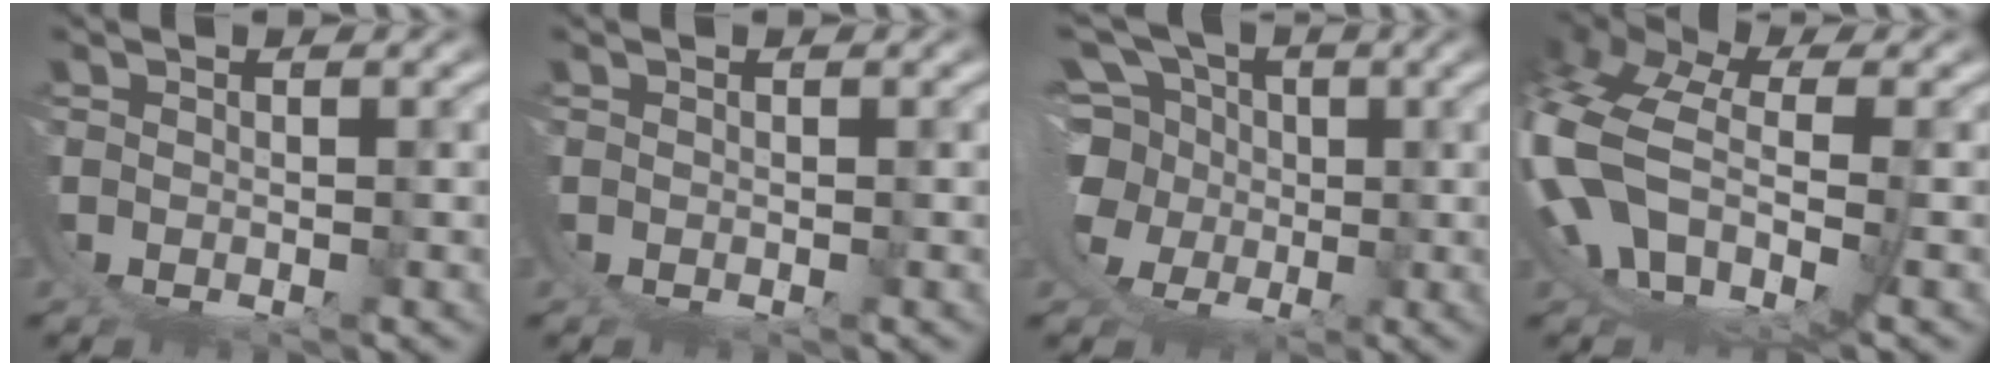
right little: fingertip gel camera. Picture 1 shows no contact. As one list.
[{"total": 0.0}, {"total": 11.6, "force": [0.7, 10.0, 6.0], "torque": [-0.132, -0.043, 0.011]}, {"total": 10.1, "force": [-1.5, 7.6, 6.5], "torque": [-0.193, -0.047, -0.016]}]